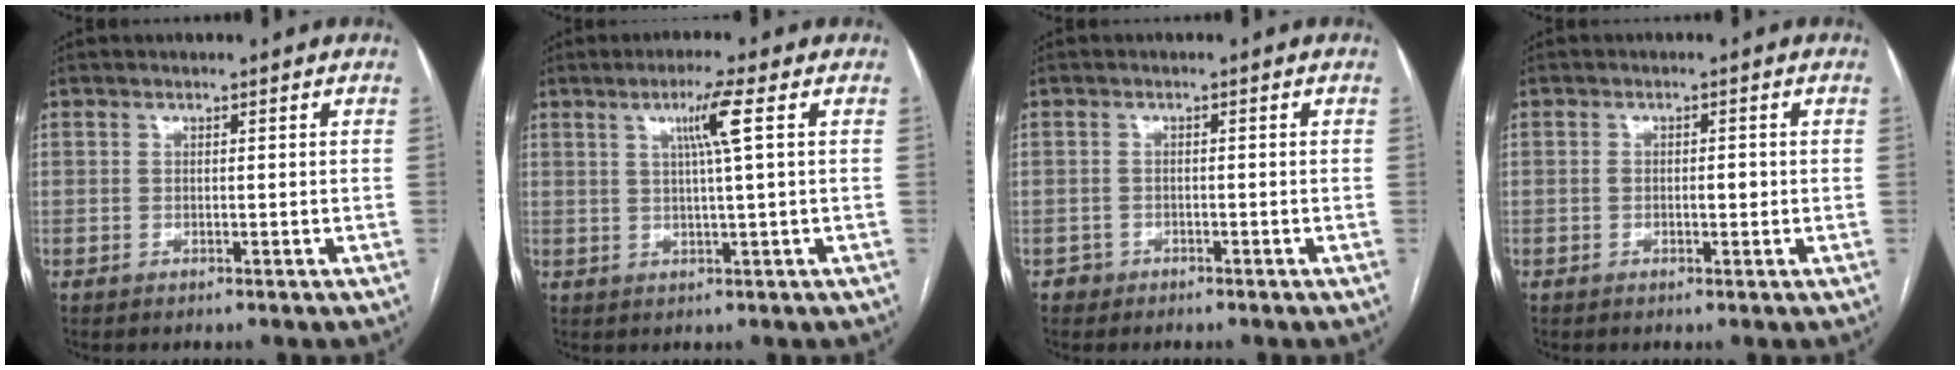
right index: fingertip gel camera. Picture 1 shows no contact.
{"total": 4.9, "force": [1.6, -1.0, 4.5], "torque": [-0.084, 0.001, 0.030]}
{"total": 1.3, "force": [-0.9, 0.9, -0.2], "torque": [0.001, 0.005, -0.017]}
{"total": 1.8, "force": [-0.2, 0.9, 1.6], "torque": [-0.025, 0.003, -0.001]}